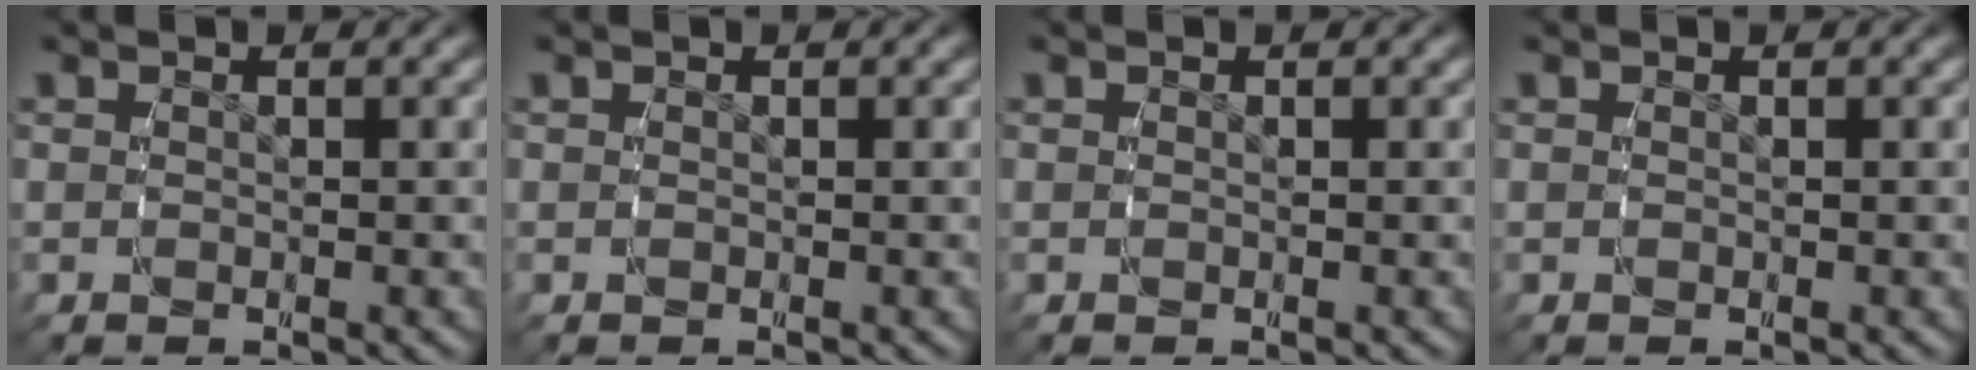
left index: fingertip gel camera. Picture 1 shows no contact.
{"total": 0.0}
{"total": 0.0}
{"total": 0.0}